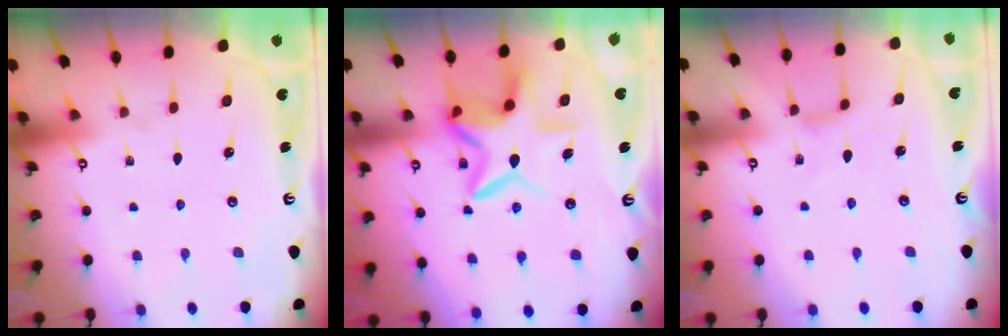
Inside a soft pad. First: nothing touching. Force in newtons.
{"total": 10.8, "press": 10.7, "slide": 0.9}
{"total": 2.3, "press": 2.2, "slide": 0.5}